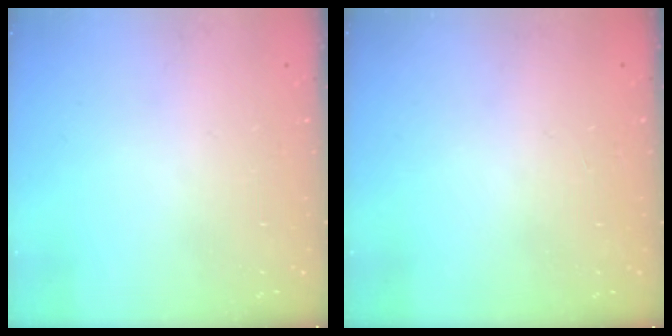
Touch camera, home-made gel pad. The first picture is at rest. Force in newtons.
{"total": 0.9, "press": 0.0, "slide": 0.9}